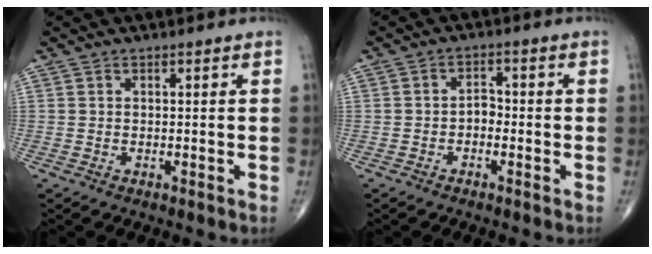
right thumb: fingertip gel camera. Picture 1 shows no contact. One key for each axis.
{"total": 2.6, "fx": -1.0, "fy": 1.8, "fz": 1.6, "tx": -0.013, "ty": 0.013, "tz": -0.024}